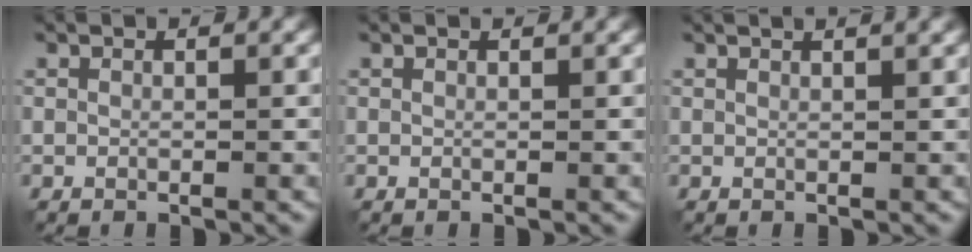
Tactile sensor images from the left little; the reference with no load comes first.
{"total": 0.5, "force": [0.5, 0.0, 0.1], "torque": [-0.003, 0.000, 0.007]}
{"total": 2.9, "force": [2.0, 1.2, 1.8], "torque": [-0.002, 0.010, -0.003]}